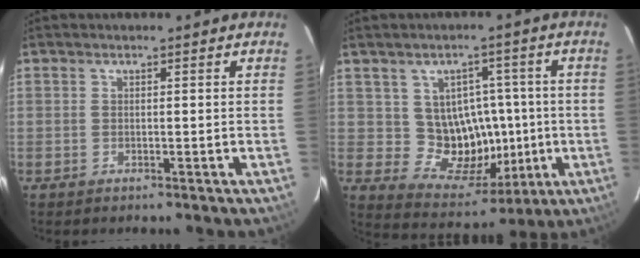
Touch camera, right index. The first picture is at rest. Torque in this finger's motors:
{"motor_torque": [0.07, 0.02, 0.07, 0.01]}